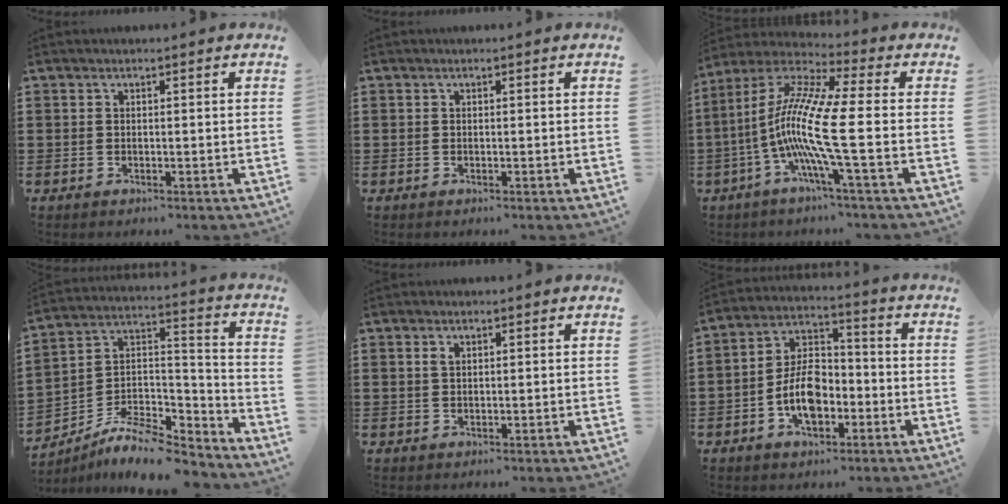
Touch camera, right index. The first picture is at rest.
{"total": 0.0}
{"total": 12.3, "force": [-3.1, 0.6, 11.8], "torque": [-0.279, -0.025, -0.080]}
{"total": 8.8, "force": [-7.4, 3.1, 3.6], "torque": [-0.075, 0.009, -0.146]}
{"total": 1.0, "force": [0.4, 0.6, 0.7], "torque": [-0.017, 0.005, 0.007]}
{"total": 8.4, "force": [-2.8, 4.8, 6.2], "torque": [-0.126, 0.007, -0.057]}